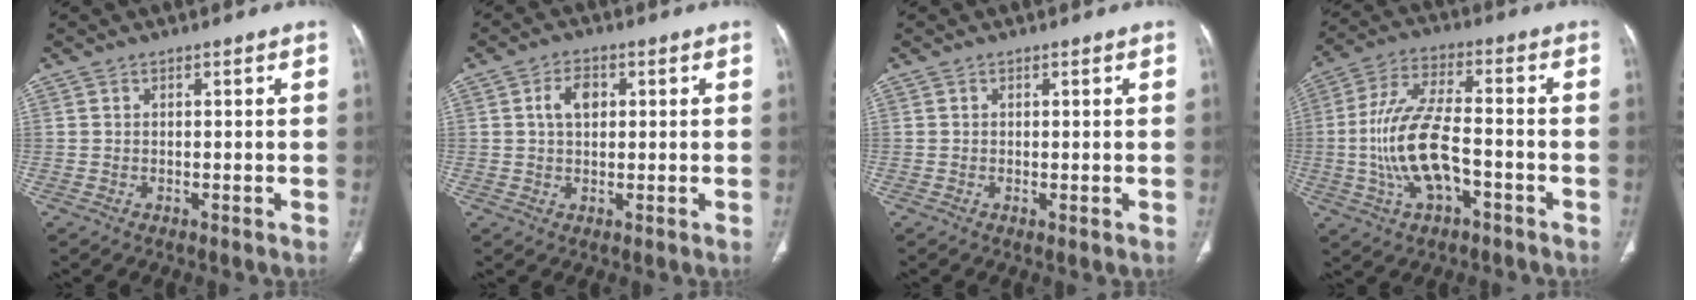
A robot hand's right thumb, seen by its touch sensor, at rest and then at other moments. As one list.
[{"total": 4.5, "force": [1.0, 3.0, 3.2], "torque": [-0.053, 0.006, 0.017]}, {"total": 0.5, "force": [-0.1, 0.0, 0.5], "torque": [-0.015, -0.005, -0.001]}, {"total": 14.1, "force": [-3.4, 6.3, 12.2], "torque": [-0.251, 0.030, -0.061]}]